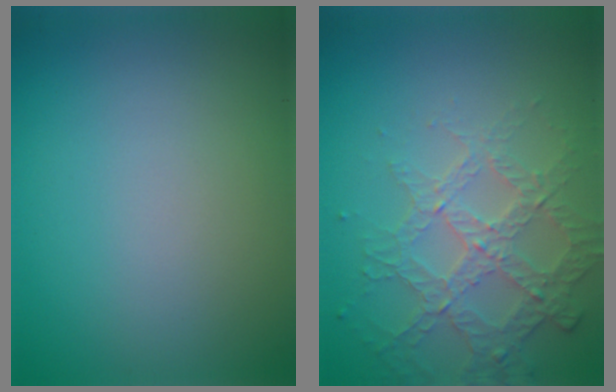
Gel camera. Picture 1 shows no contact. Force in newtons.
{"total": 3.8, "press": 3.3, "slide": 1.9}